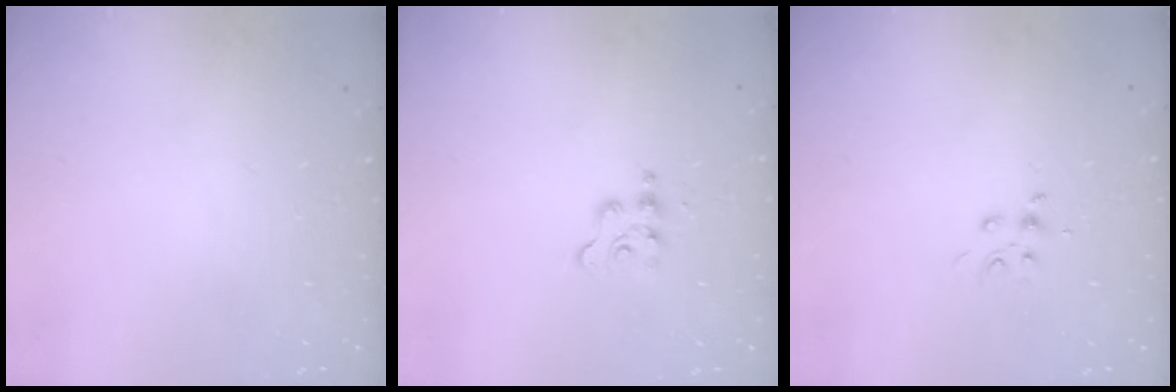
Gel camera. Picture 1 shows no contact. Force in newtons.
{"total": 4.0, "press": 4.0, "slide": 0.6}
{"total": 5.0, "press": 4.9, "slide": 0.6}